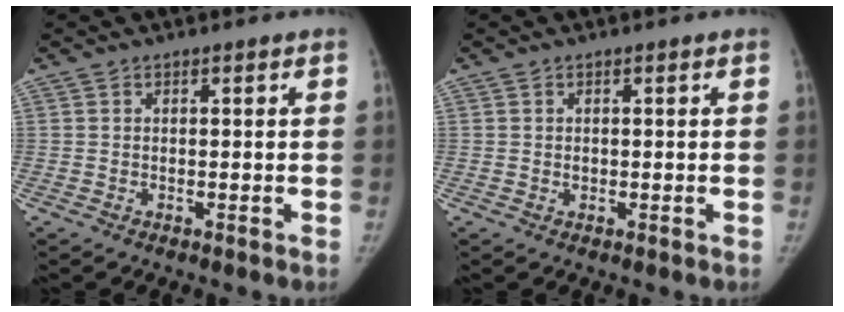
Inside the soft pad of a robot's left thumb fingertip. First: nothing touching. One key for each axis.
{"total": 0.7, "fx": 0.1, "fy": 0.6, "fz": 0.3, "tx": -0.003, "ty": 0.000, "tz": 0.000}